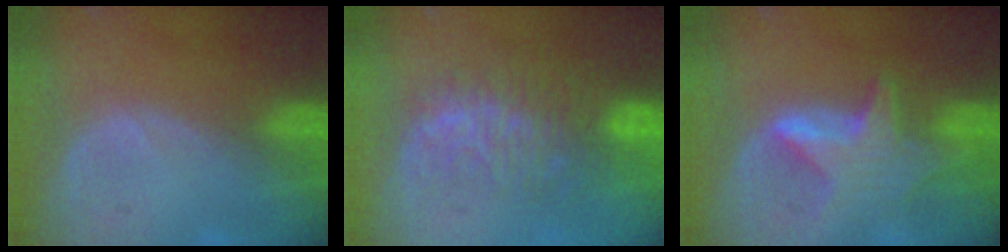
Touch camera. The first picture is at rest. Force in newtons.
{"total": 8.7, "press": 8.1, "slide": 3.1}
{"total": 6.6, "press": 6.5, "slide": 1.1}